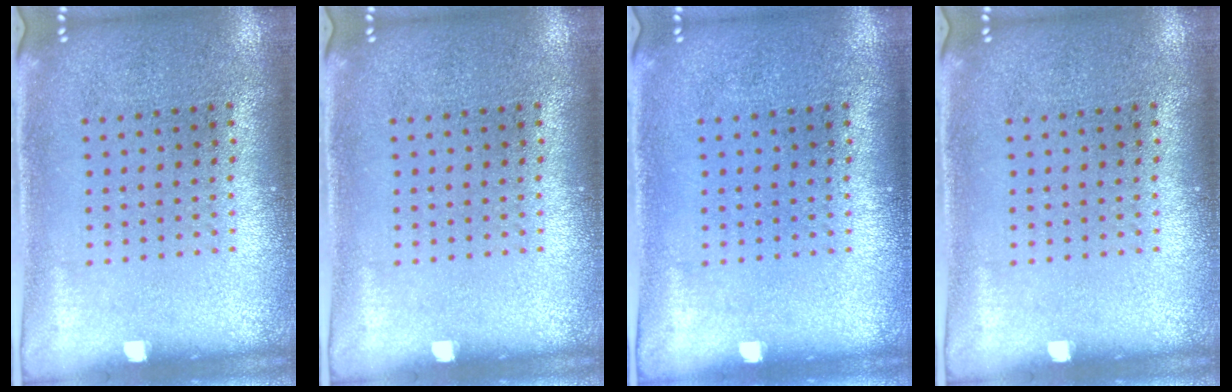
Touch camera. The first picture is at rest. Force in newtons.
{"total": 0.0}
{"total": 0.0}
{"total": 0.0}